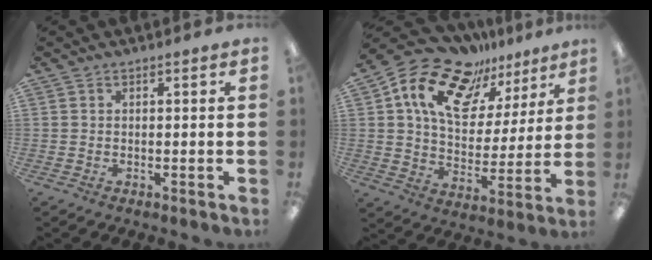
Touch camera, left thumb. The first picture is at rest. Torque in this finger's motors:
{"motor_torque": [1.45, 1.49, 1.39, -1.39, 0.17]}